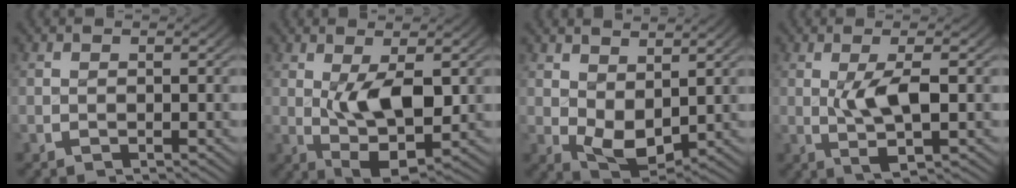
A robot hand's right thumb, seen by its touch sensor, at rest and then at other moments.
{"total": 7.5, "force": [0.0, 4.1, 6.2], "torque": [-0.117, -0.029, 0.010]}
{"total": 5.3, "force": [0.4, 3.7, 3.7], "torque": [-0.075, -0.032, 0.022]}
{"total": 4.9, "force": [0.1, 1.9, 4.5], "torque": [-0.088, -0.010, 0.005]}